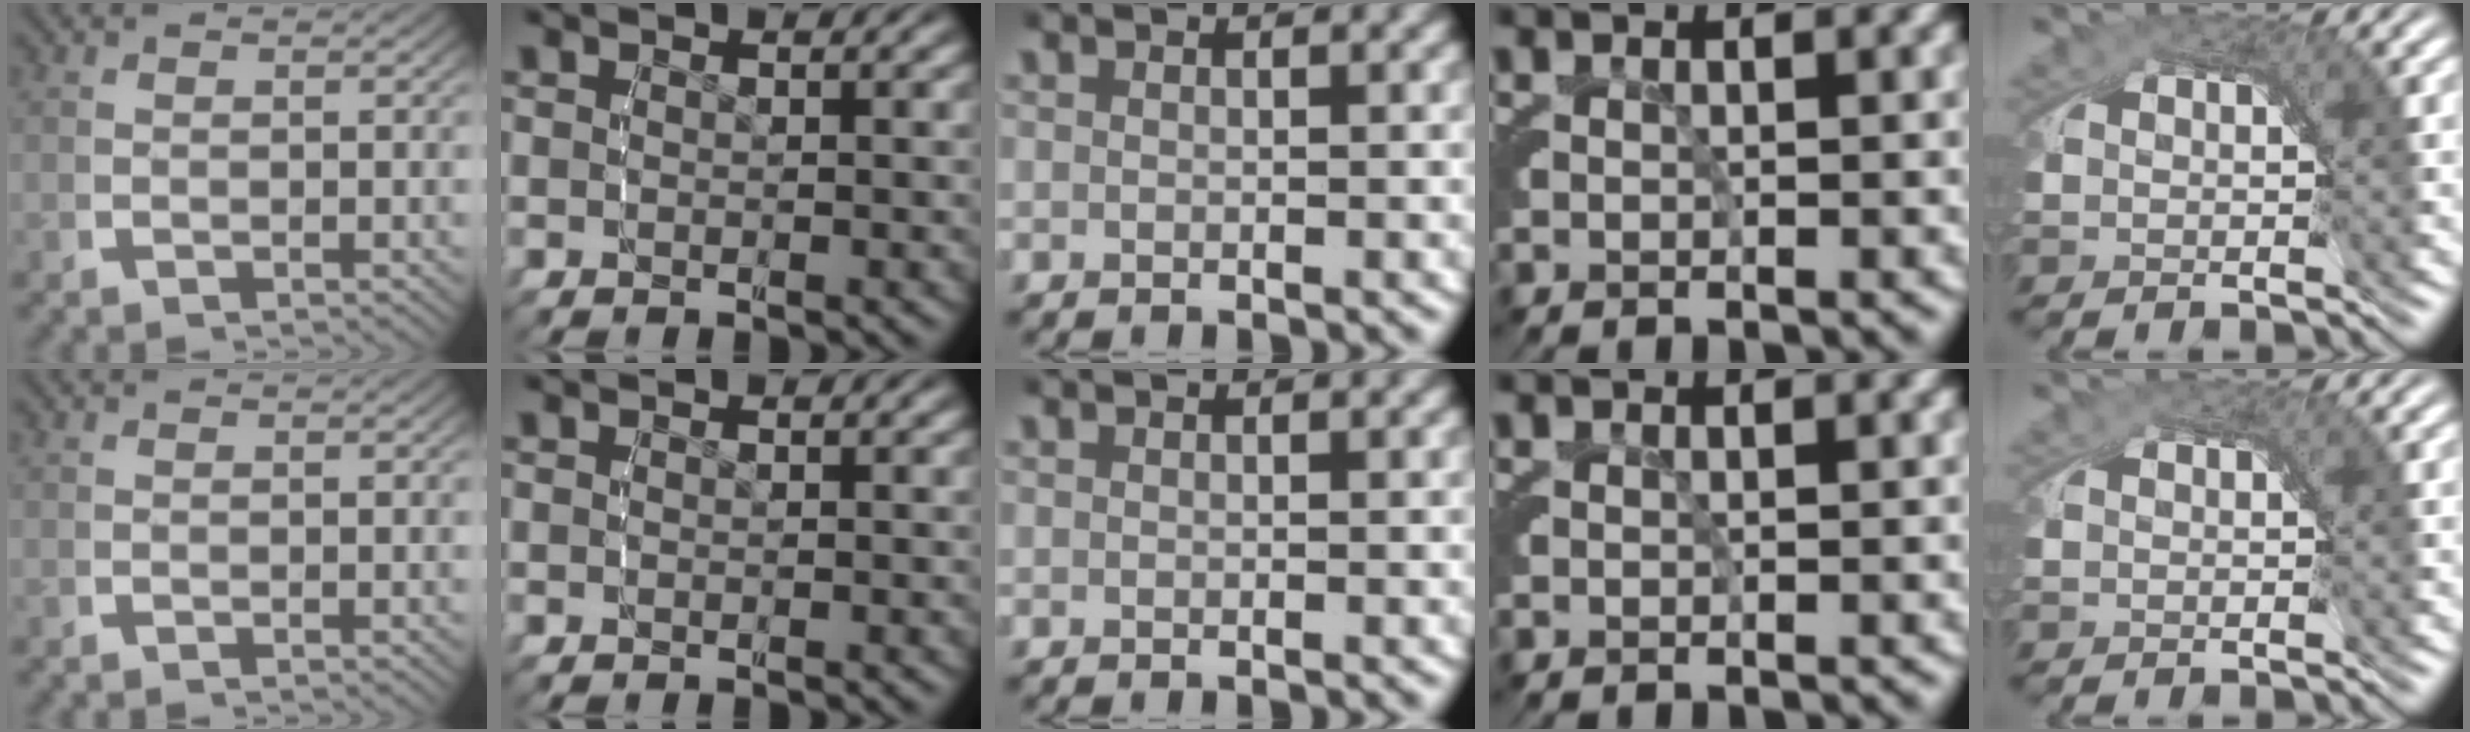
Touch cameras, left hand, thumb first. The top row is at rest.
{}